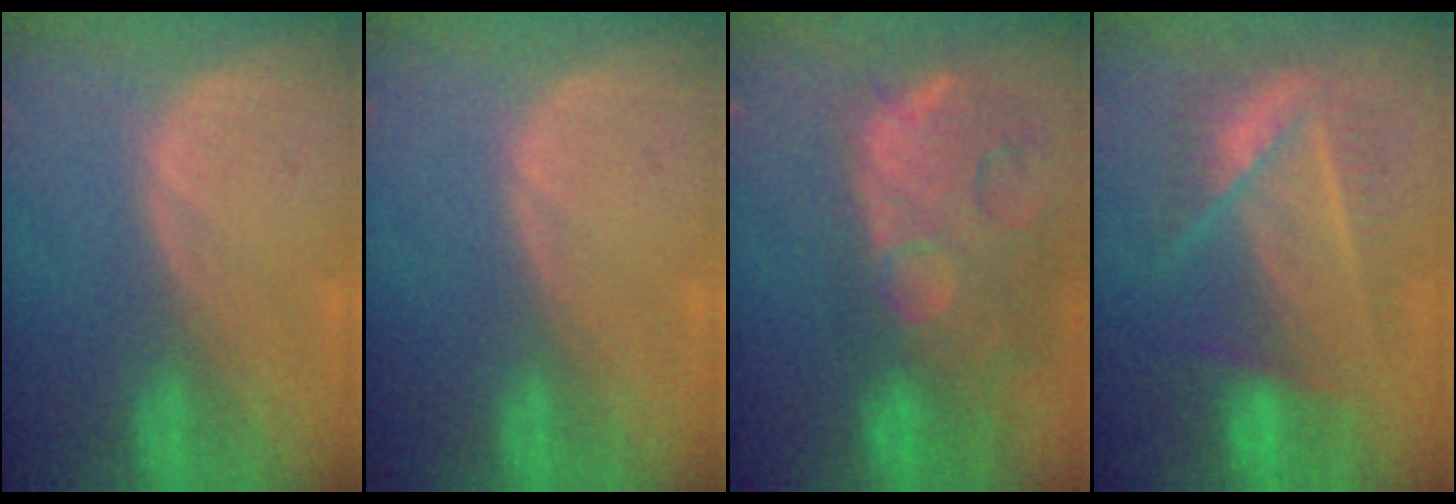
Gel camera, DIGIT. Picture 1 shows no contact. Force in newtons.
{"total": 0.0}
{"total": 14.8, "press": 11.9, "slide": 8.9}
{"total": 7.3, "press": 7.3, "slide": 0.2}